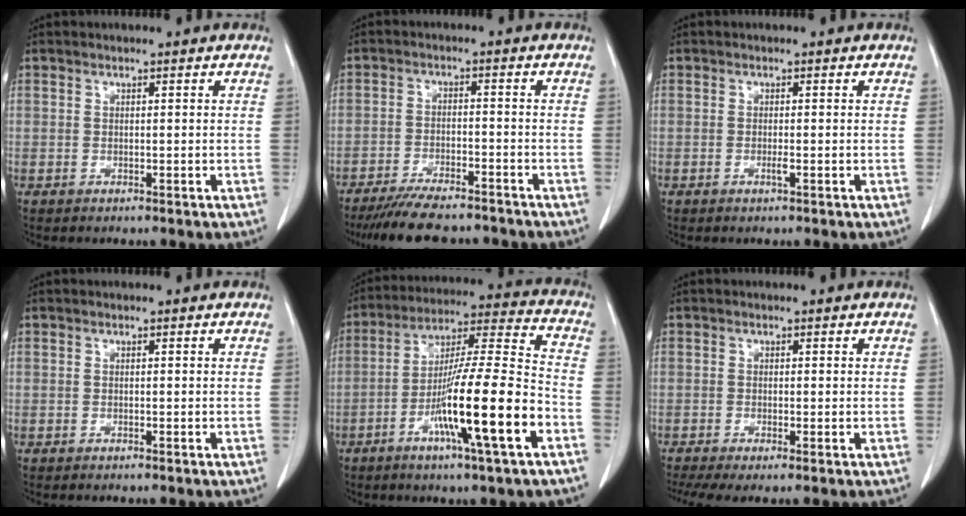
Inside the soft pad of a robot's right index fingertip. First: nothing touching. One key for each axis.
{"total": 11.4, "fx": -10.2, "fy": 2.1, "fz": 4.7, "tx": -0.072, "ty": -0.009, "tz": -0.155}
{"total": 0.7, "fx": -0.3, "fy": 0.0, "fz": 0.6, "tx": -0.015, "ty": 0.000, "tz": -0.003}
{"total": 0.0}
{"total": 17.5, "fx": -6.8, "fy": 0.0, "fz": 16.1, "tx": -0.285, "ty": -0.011, "tz": -0.115}
{"total": 5.6, "fx": -3.5, "fy": 1.3, "fz": 4.2, "tx": -0.075, "ty": -0.012, "tz": -0.061}